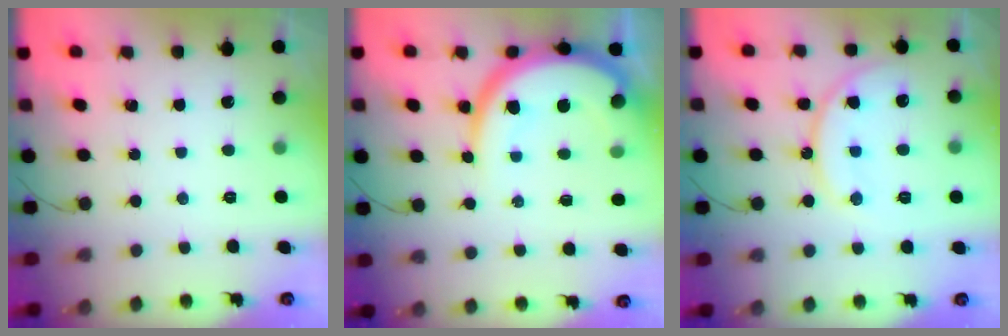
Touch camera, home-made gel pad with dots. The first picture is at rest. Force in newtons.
{"total": 14.1, "press": 14.1, "slide": 1.5}
{"total": 13.5, "press": 13.5, "slide": 0.9}